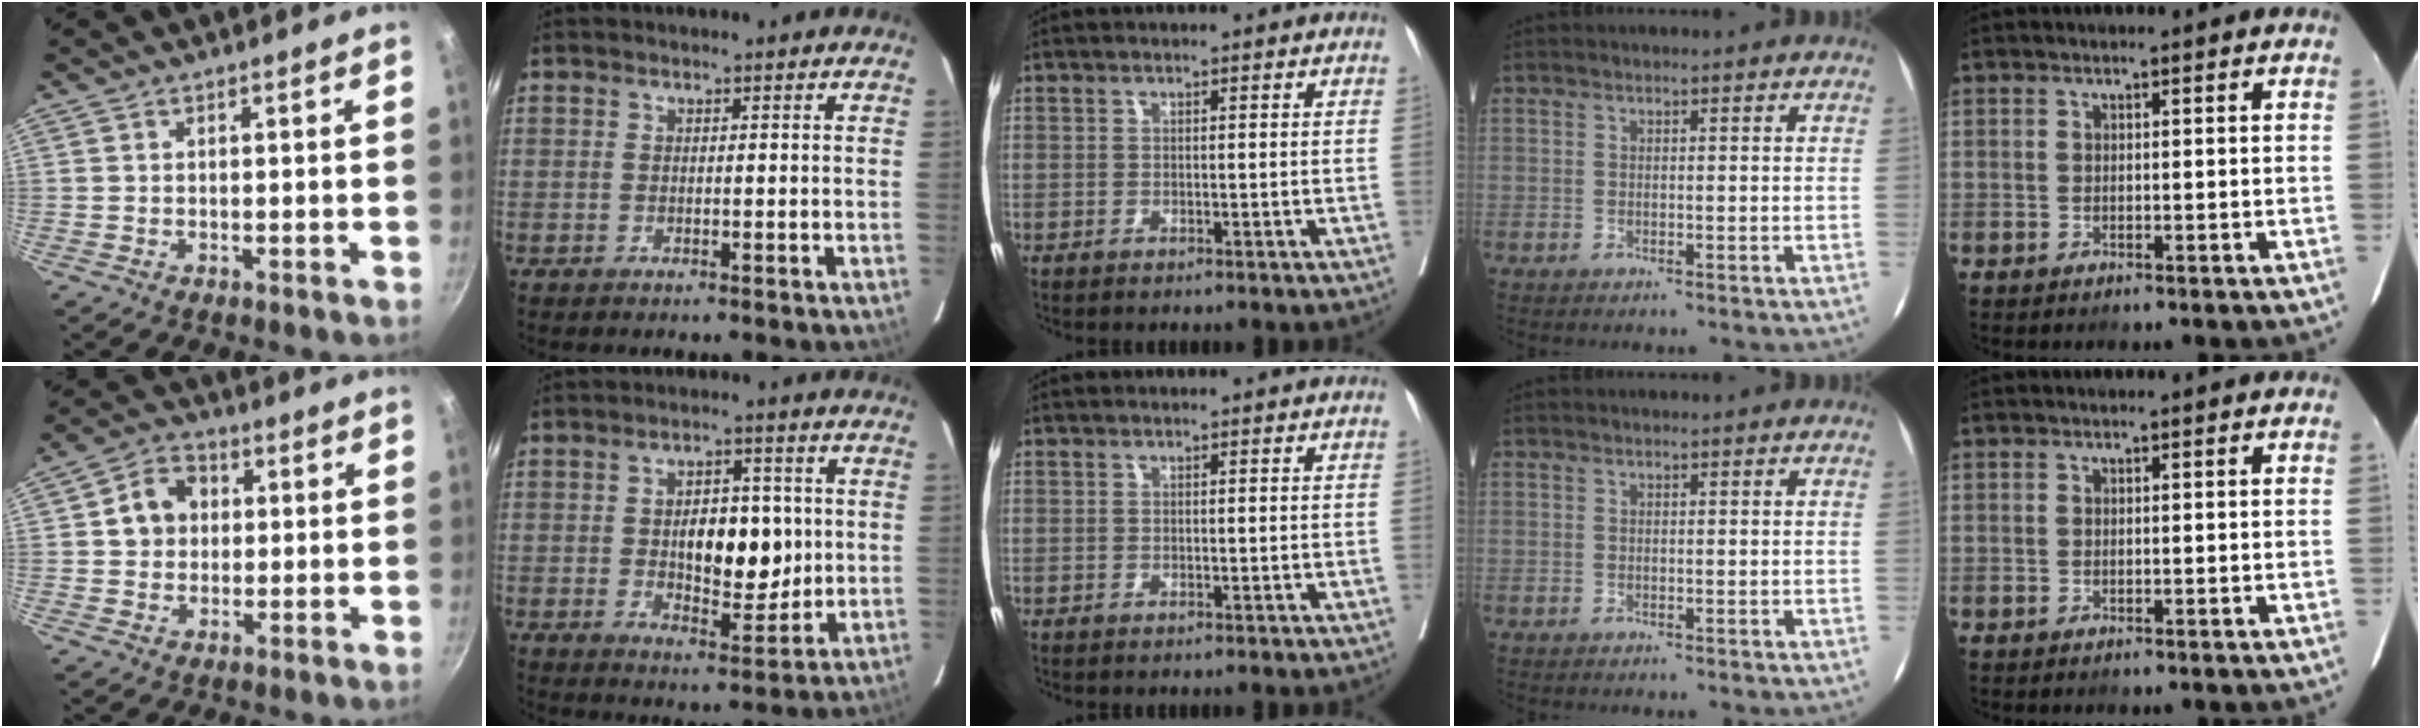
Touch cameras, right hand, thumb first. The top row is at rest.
{"thumb": {"total": 8.2, "force": [1.1, 6.9, 4.3], "torque": [-0.048, 0.012, 0.010]}, "index": {"total": 9.4, "force": [0.4, 4.6, 8.2], "torque": [-0.123, 0.006, 0.017]}}